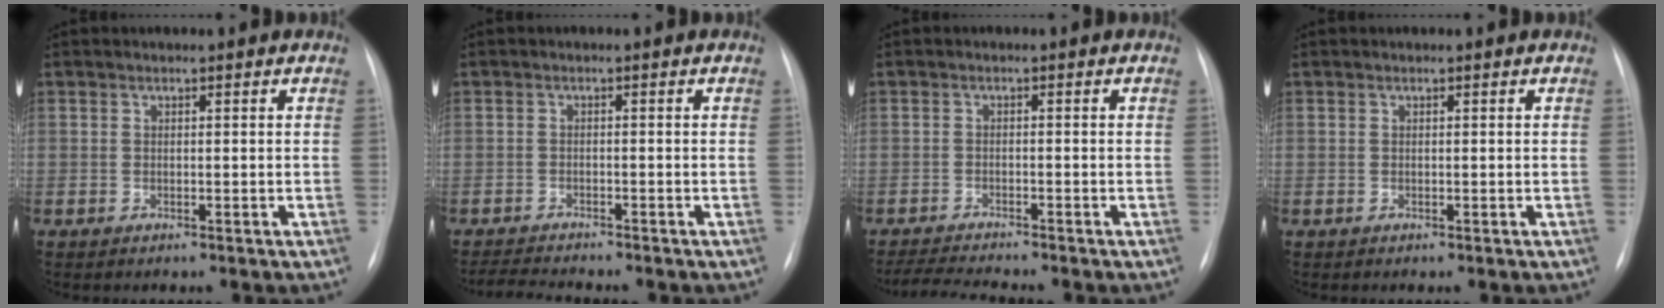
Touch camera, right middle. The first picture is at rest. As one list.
[{"total": 4.4, "force": [-4.2, -0.1, 1.2], "torque": [-0.022, -0.017, -0.068]}, {"total": 5.3, "force": [-4.9, -0.6, 1.8], "torque": [-0.033, -0.019, -0.083]}, {"total": 0.0}]